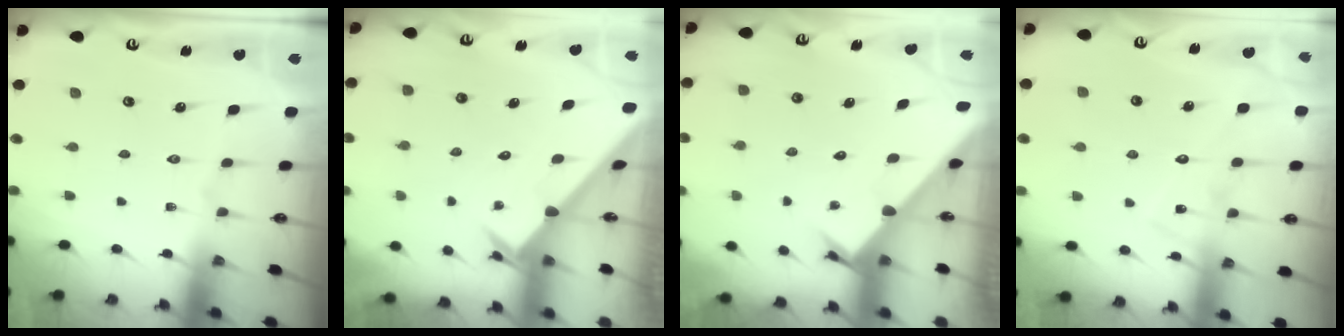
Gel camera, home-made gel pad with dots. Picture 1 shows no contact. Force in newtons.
{"total": 2.6, "press": 2.6, "slide": 0.2}
{"total": 2.3, "press": 2.3, "slide": 0.1}
{"total": 10.3, "press": 10.2, "slide": 0.8}